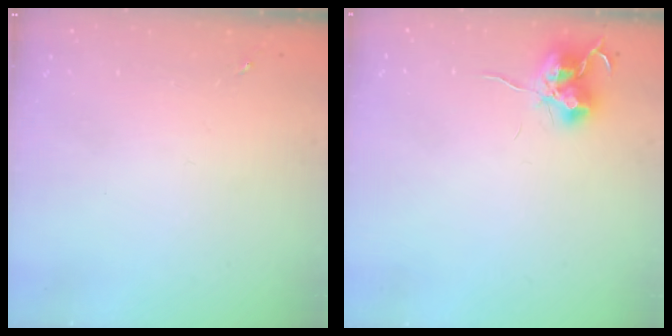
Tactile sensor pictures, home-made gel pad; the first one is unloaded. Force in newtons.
{"total": 10.9, "press": 10.8, "slide": 0.8}